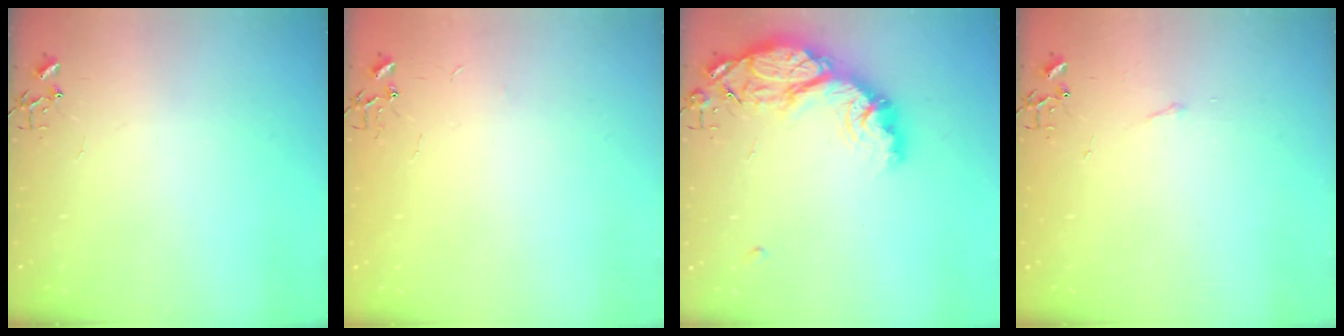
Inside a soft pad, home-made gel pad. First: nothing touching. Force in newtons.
{"total": 2.4, "press": 2.4, "slide": 0.3}
{"total": 20.5, "press": 20.5, "slide": 1.5}
{"total": 2.9, "press": 2.9, "slide": 0.5}